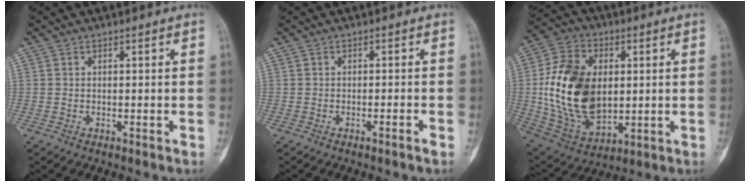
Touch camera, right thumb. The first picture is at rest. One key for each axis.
{"total": 1.4, "fx": -0.9, "fy": -0.2, "fz": 1.1, "tx": -0.024, "ty": 0.004, "tz": -0.015}
{"total": 21.0, "fx": 1.4, "fy": 13.8, "fz": 15.8, "tx": -0.281, "ty": -0.009, "tz": 0.040}